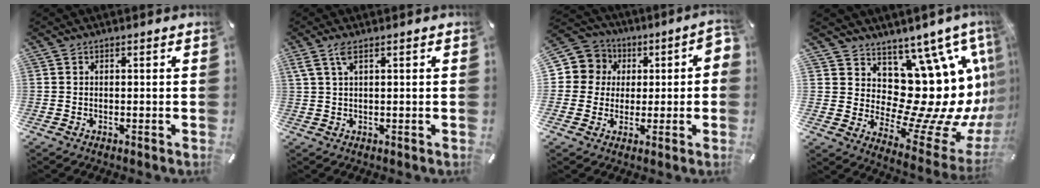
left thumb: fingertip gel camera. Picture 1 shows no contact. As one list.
[{"total": 3.7, "force": [1.5, 0.8, 3.2], "torque": [-0.069, 0.001, 0.027]}, {"total": 8.9, "force": [0.2, 8.7, 1.9], "torque": [-0.029, -0.002, 0.003]}, {"total": 19.9, "force": [5.3, 11.3, 15.4], "torque": [-0.205, -0.116, 0.121]}]